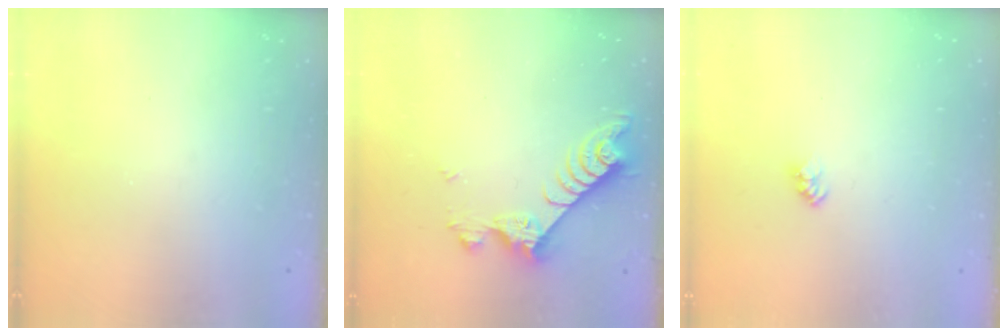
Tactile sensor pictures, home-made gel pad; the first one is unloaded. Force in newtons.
{"total": 7.0, "press": 7.0, "slide": 0.5}
{"total": 2.4, "press": 2.4, "slide": 0.2}